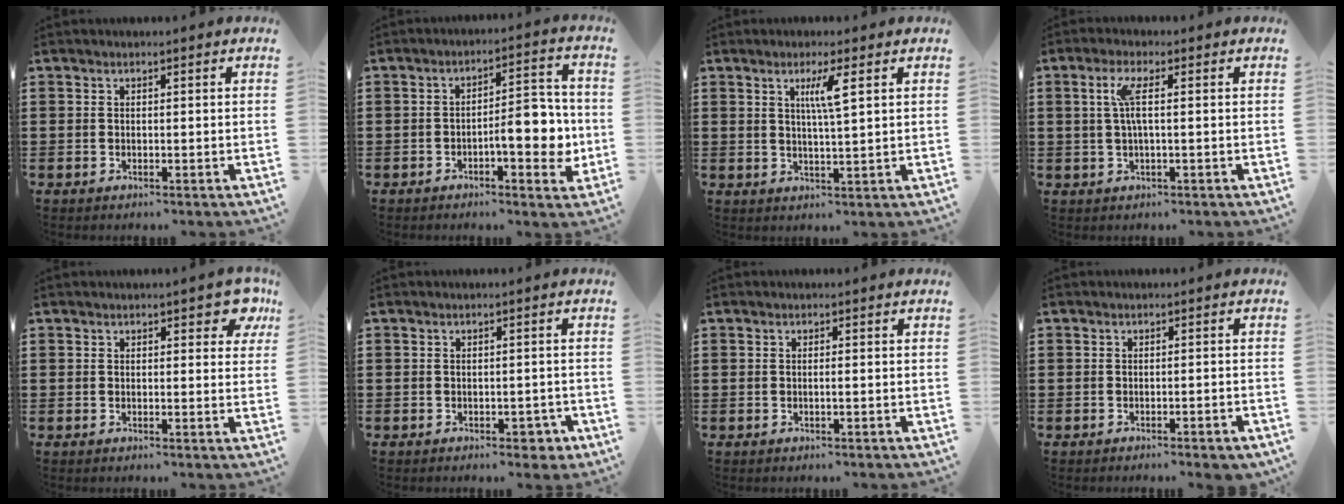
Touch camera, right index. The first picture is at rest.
{"total": 7.9, "force": [-1.8, 3.1, 7.0], "torque": [-0.078, -0.005, -0.039]}
{"total": 4.0, "force": [1.6, 0.0, 3.6], "torque": [-0.077, -0.003, 0.024]}
{"total": 3.9, "force": [0.5, 0.5, 3.8], "torque": [-0.090, -0.005, 0.002]}
{"total": 3.4, "force": [1.9, 1.5, 2.4], "torque": [-0.022, -0.001, 0.027]}
{"total": 2.2, "force": [-1.5, 1.2, 1.1], "torque": [-0.021, 0.002, -0.030]}
{"total": 0.6, "force": [-0.2, -0.1, 0.5], "torque": [-0.008, -0.005, -0.003]}
{"total": 1.1, "force": [-0.9, 0.0, 0.6], "torque": [-0.012, -0.001, -0.017]}